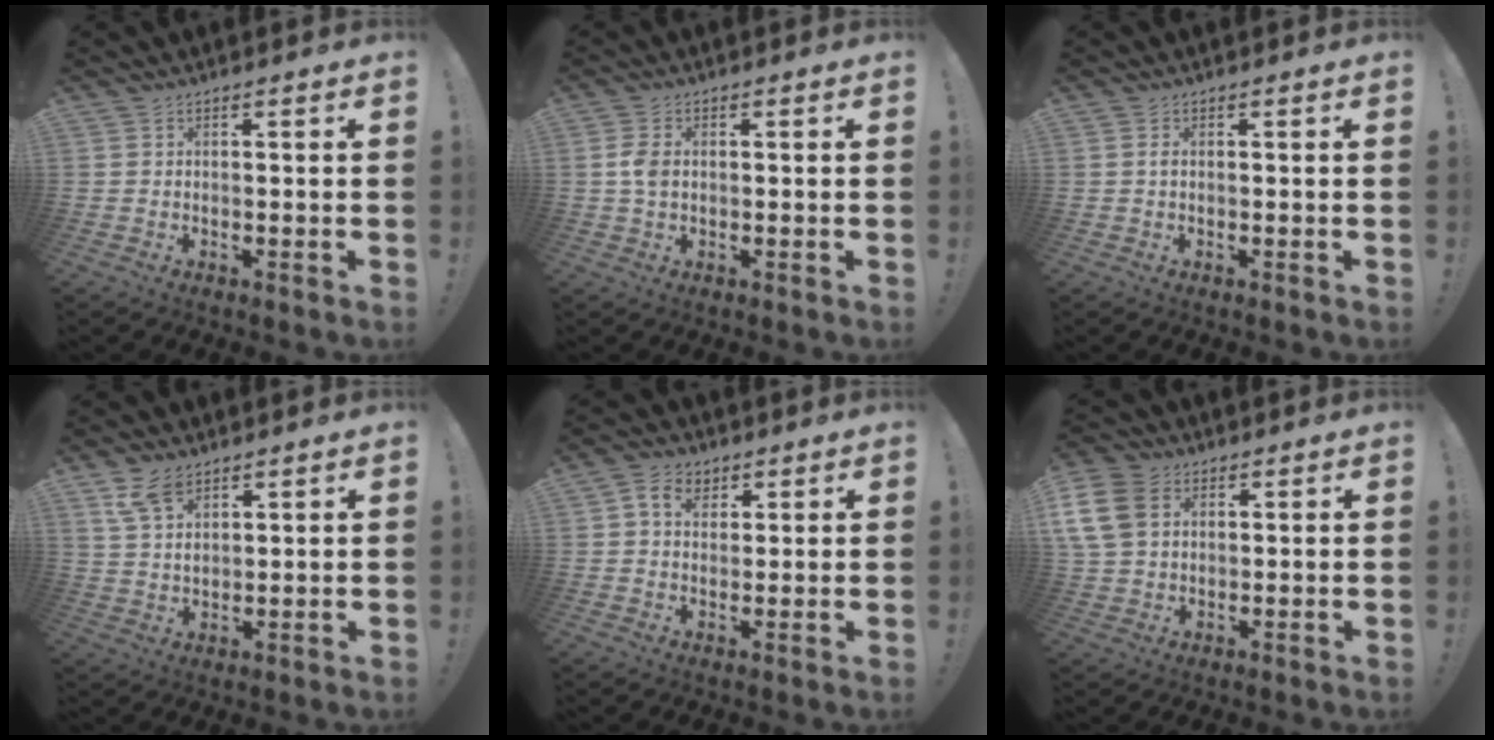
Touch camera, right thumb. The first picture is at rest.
{"total": 3.9, "force": [0.0, 2.5, 3.1], "torque": [-0.067, 0.002, -0.004]}
{"total": 0.8, "force": [-0.2, 0.3, 0.7], "torque": [-0.019, 0.005, -0.003]}
{"total": 8.1, "force": [5.3, 4.1, 4.4], "torque": [-0.087, -0.015, 0.105]}
{"total": 6.6, "force": [2.9, 4.9, 3.3], "torque": [-0.053, 0.000, 0.054]}
{"total": 12.7, "force": [3.9, 9.3, 7.8], "torque": [-0.173, -0.005, 0.078]}